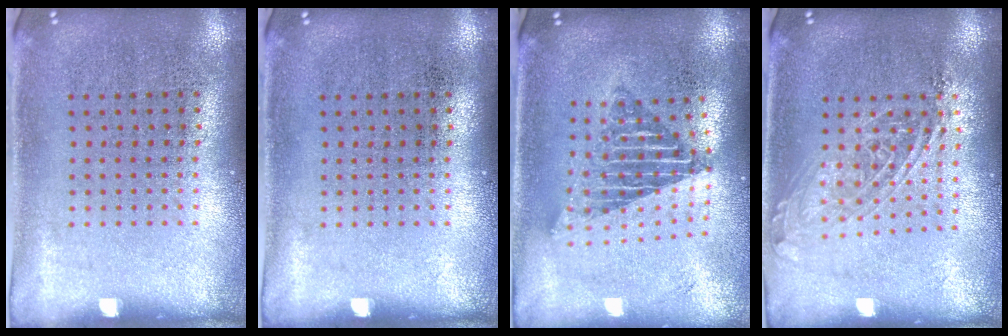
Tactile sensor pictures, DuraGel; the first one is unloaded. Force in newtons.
{"total": 0.0}
{"total": 1.9, "press": 1.5, "slide": 1.1}
{"total": 1.5, "press": 1.2, "slide": 0.9}